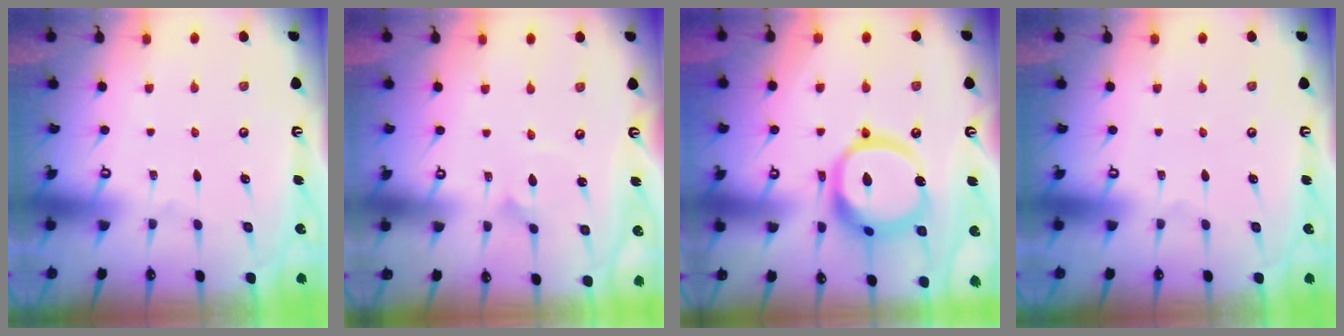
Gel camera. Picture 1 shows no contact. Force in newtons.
{"total": 0.9, "press": 0.9, "slide": 0.1}
{"total": 19.3, "press": 19.2, "slide": 1.9}
{"total": 0.0}